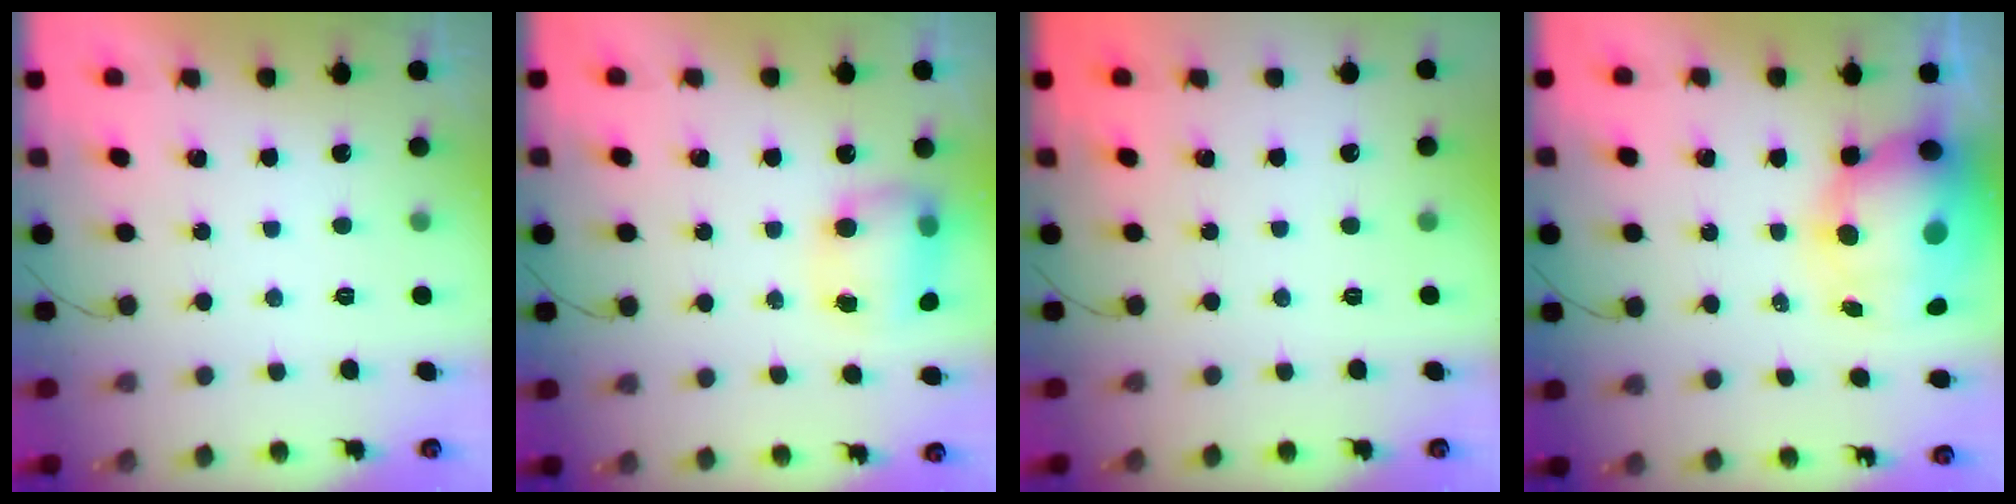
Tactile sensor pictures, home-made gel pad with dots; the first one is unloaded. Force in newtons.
{"total": 8.3, "press": 8.2, "slide": 1.0}
{"total": 0.0}
{"total": 15.1, "press": 14.7, "slide": 3.1}